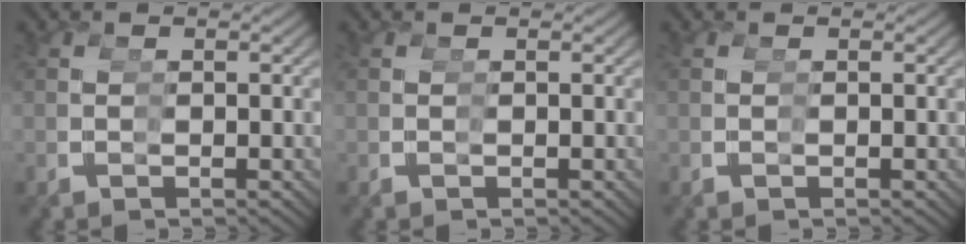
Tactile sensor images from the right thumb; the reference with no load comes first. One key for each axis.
{"total": 0.0}
{"total": 0.0}